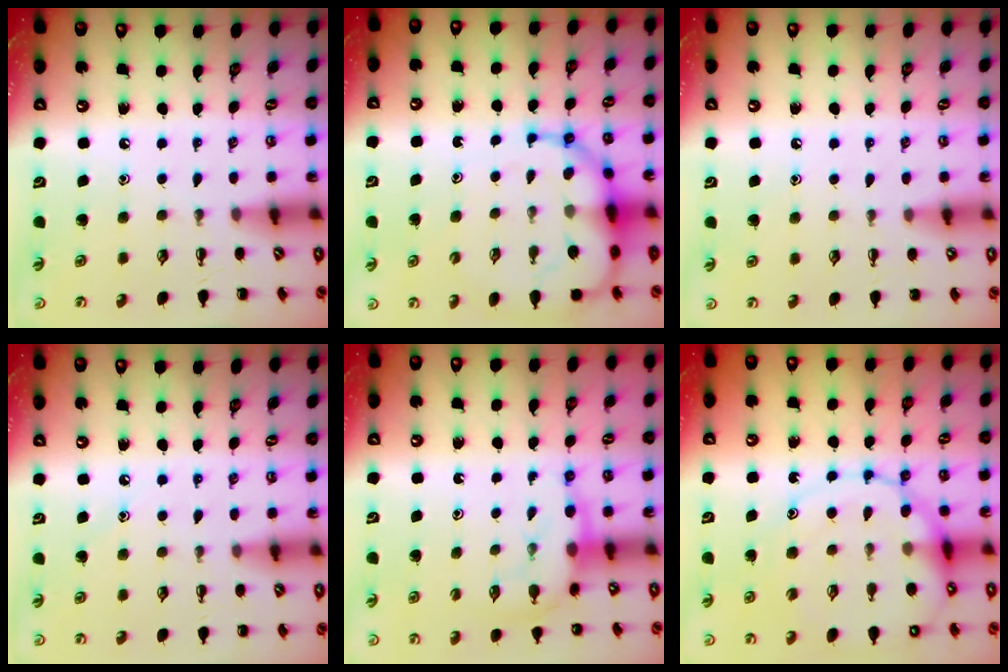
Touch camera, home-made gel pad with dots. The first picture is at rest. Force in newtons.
{"total": 11.1, "press": 10.8, "slide": 2.7}
{"total": 6.0, "press": 5.8, "slide": 1.6}
{"total": 6.3, "press": 5.9, "slide": 2.0}
{"total": 7.5, "press": 7.5, "slide": 0.7}
{"total": 16.6, "press": 16.4, "slide": 2.5}